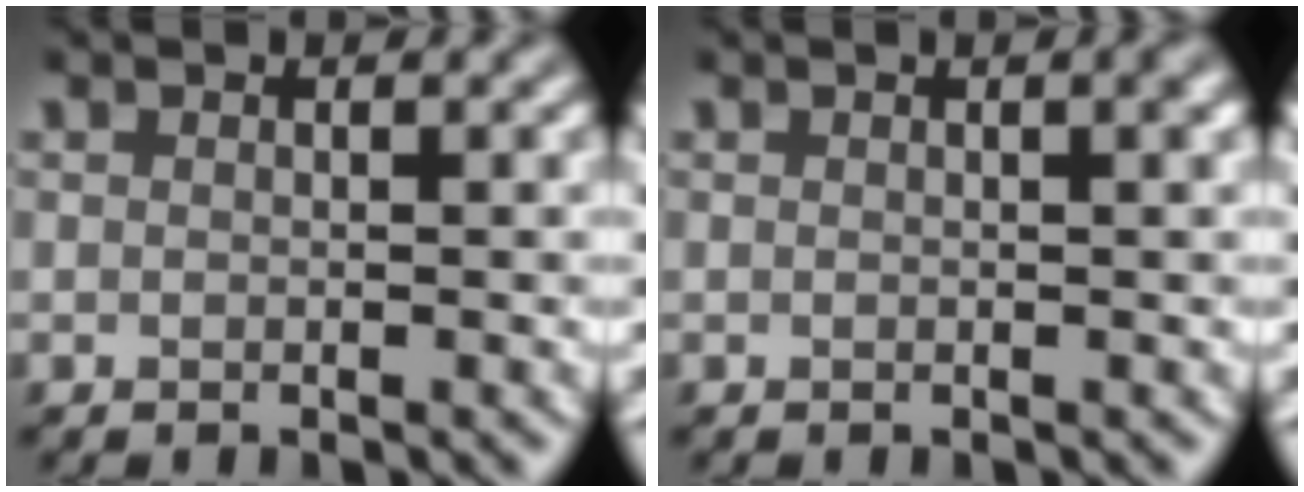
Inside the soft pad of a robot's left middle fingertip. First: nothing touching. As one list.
[{"total": 1.4, "force": [0.5, 0.3, 1.3], "torque": [-0.014, 0.005, 0.005]}]